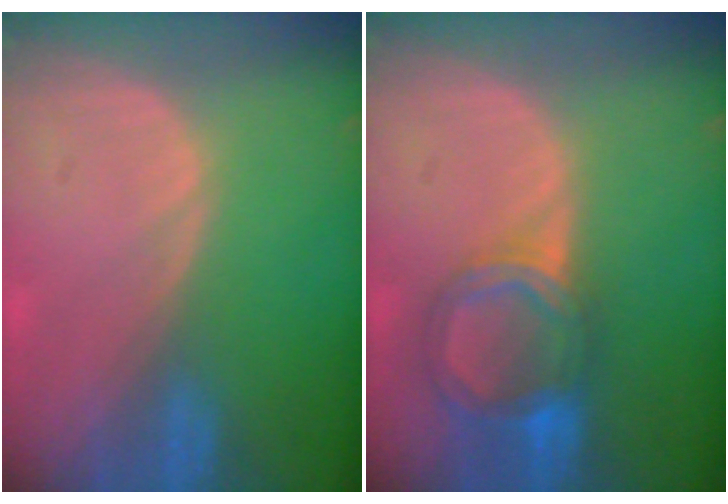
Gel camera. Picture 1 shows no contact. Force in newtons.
{"total": 6.4, "press": 5.9, "slide": 2.7}